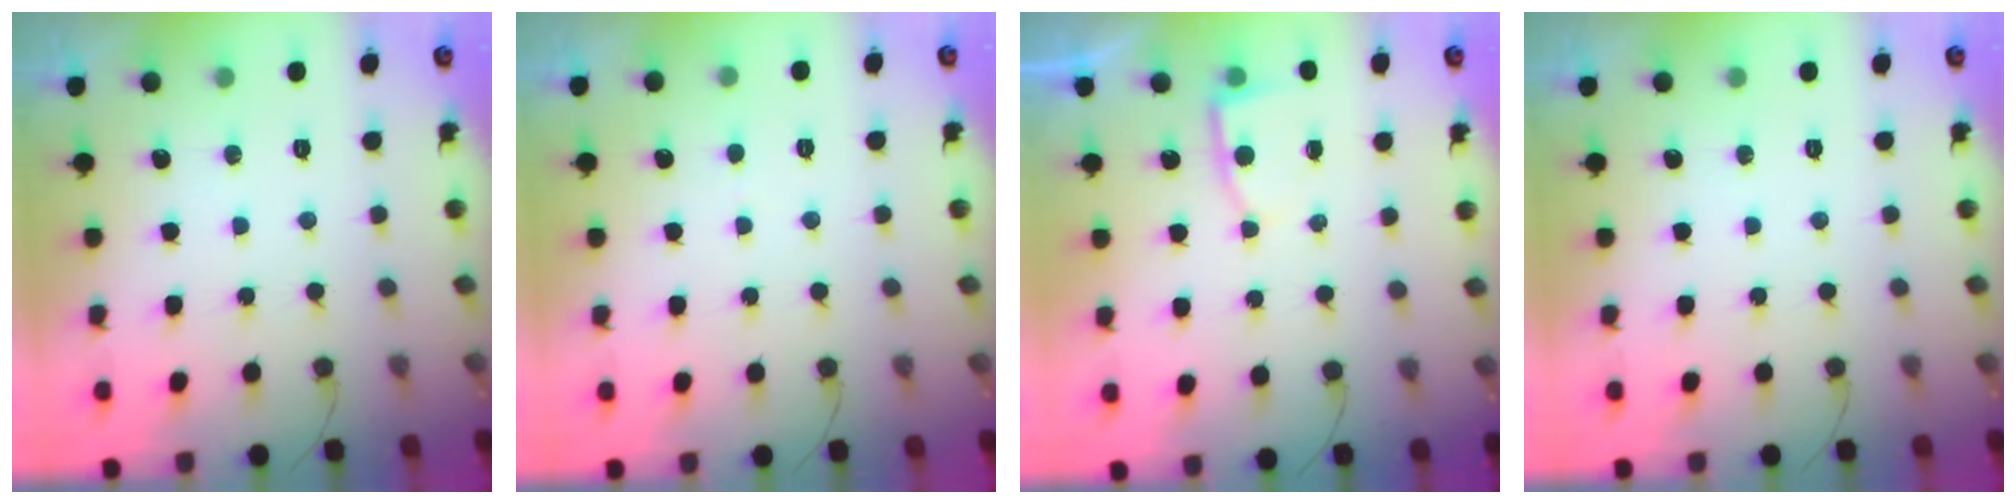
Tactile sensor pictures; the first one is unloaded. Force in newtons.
{"total": 0.5, "press": 0.5, "slide": 0.1}
{"total": 3.7, "press": 3.6, "slide": 0.4}
{"total": 0.0}